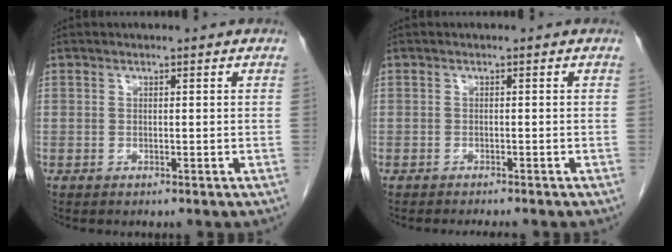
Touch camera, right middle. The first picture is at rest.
{"total": 3.2, "force": [-2.8, 0.5, 1.3], "torque": [-0.016, -0.004, -0.035]}